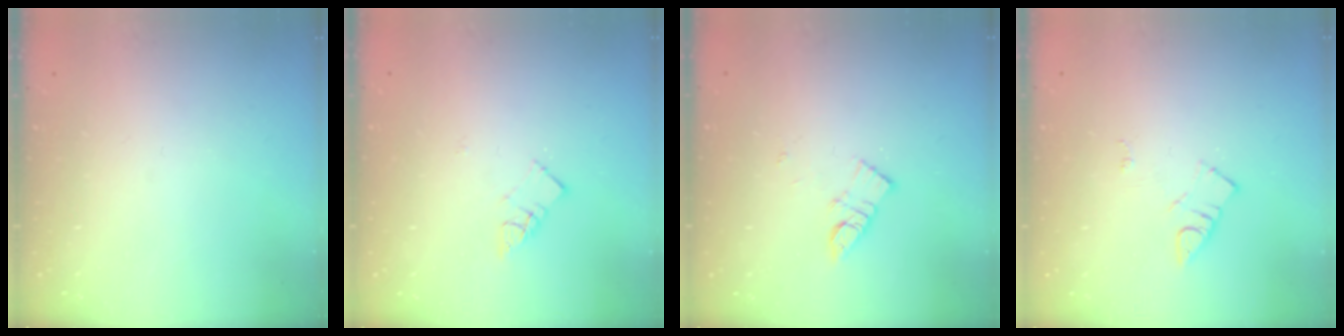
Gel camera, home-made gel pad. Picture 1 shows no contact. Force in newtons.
{"total": 5.4, "press": 5.4, "slide": 0.1}
{"total": 8.1, "press": 8.1, "slide": 0.4}
{"total": 4.5, "press": 4.4, "slide": 0.7}